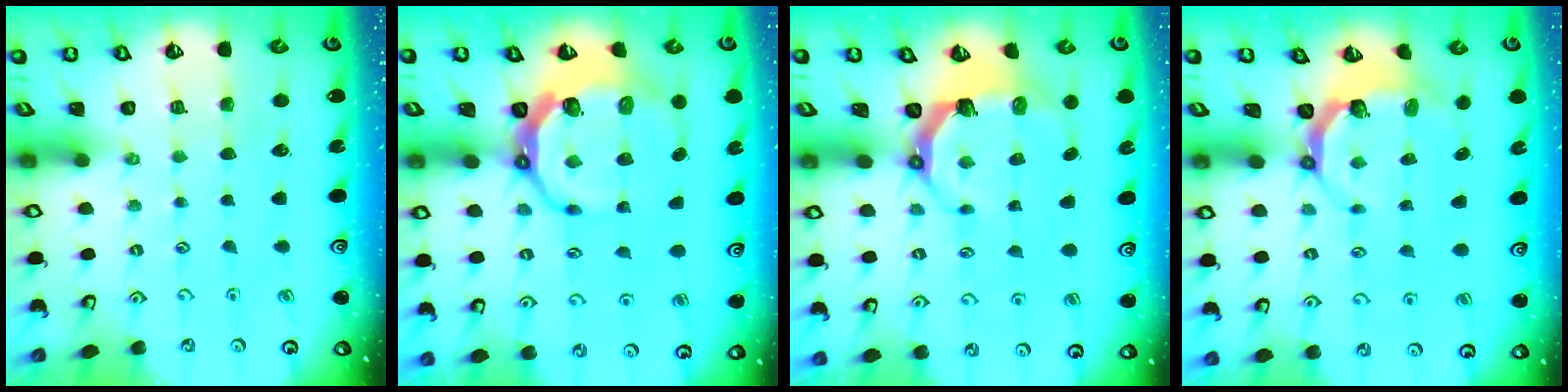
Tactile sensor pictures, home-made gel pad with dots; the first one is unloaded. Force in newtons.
{"total": 12.3, "press": 11.3, "slide": 4.8}
{"total": 6.5, "press": 4.9, "slide": 4.2}
{"total": 6.0, "press": 4.8, "slide": 3.6}